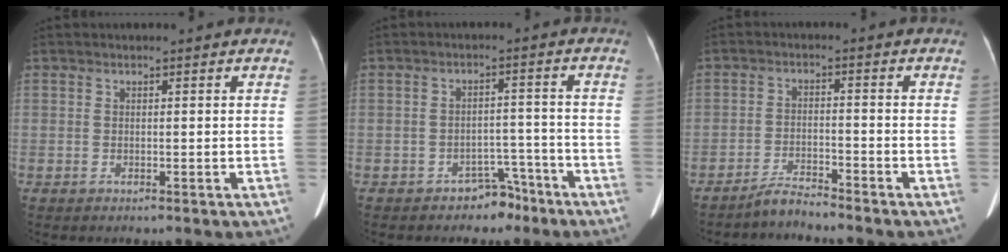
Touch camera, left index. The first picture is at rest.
{"total": 4.4, "force": [-3.4, 2.6, 1.0], "torque": [-0.010, 0.019, -0.044]}
{"total": 3.4, "force": [-3.4, -0.5, 0.2], "torque": [-0.009, -0.019, -0.062]}